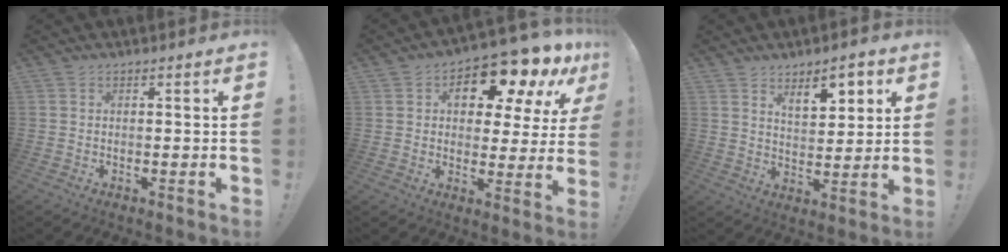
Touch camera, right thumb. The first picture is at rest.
{"total": 14.8, "force": [8.8, 6.6, 9.9], "torque": [-0.145, -0.058, 0.142]}
{"total": 8.6, "force": [5.5, 3.7, 5.4], "torque": [-0.056, -0.036, 0.093]}